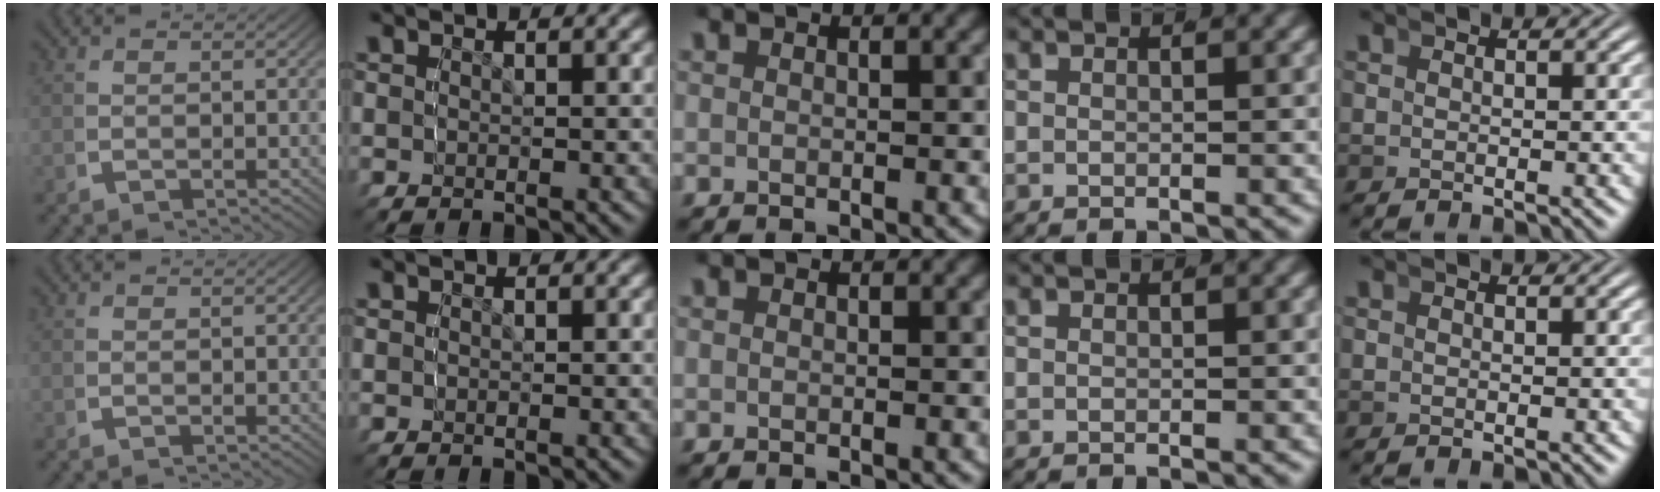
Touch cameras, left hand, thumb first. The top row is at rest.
{}